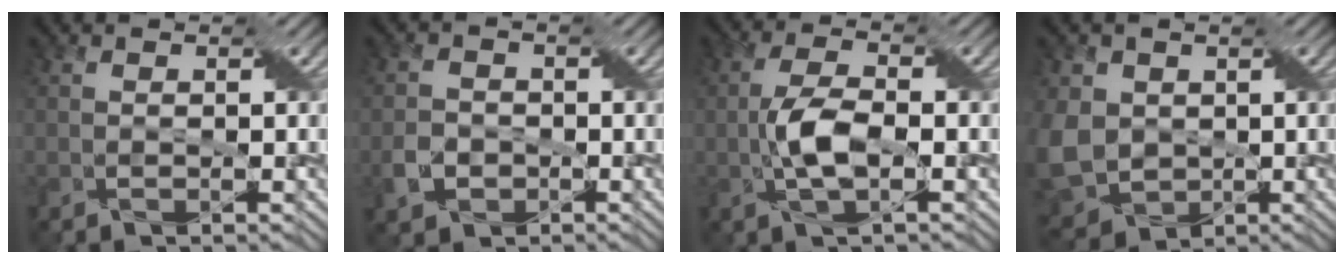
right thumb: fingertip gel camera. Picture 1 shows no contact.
{"total": 2.9, "force": [-1.5, 2.3, 0.9], "torque": [-0.022, -0.005, -0.032]}
{"total": 5.1, "force": [-1.3, 1.9, 4.6], "torque": [-0.108, 0.008, -0.030]}
{"total": 8.3, "force": [-0.1, 7.0, 4.4], "torque": [-0.142, -0.012, -0.002]}